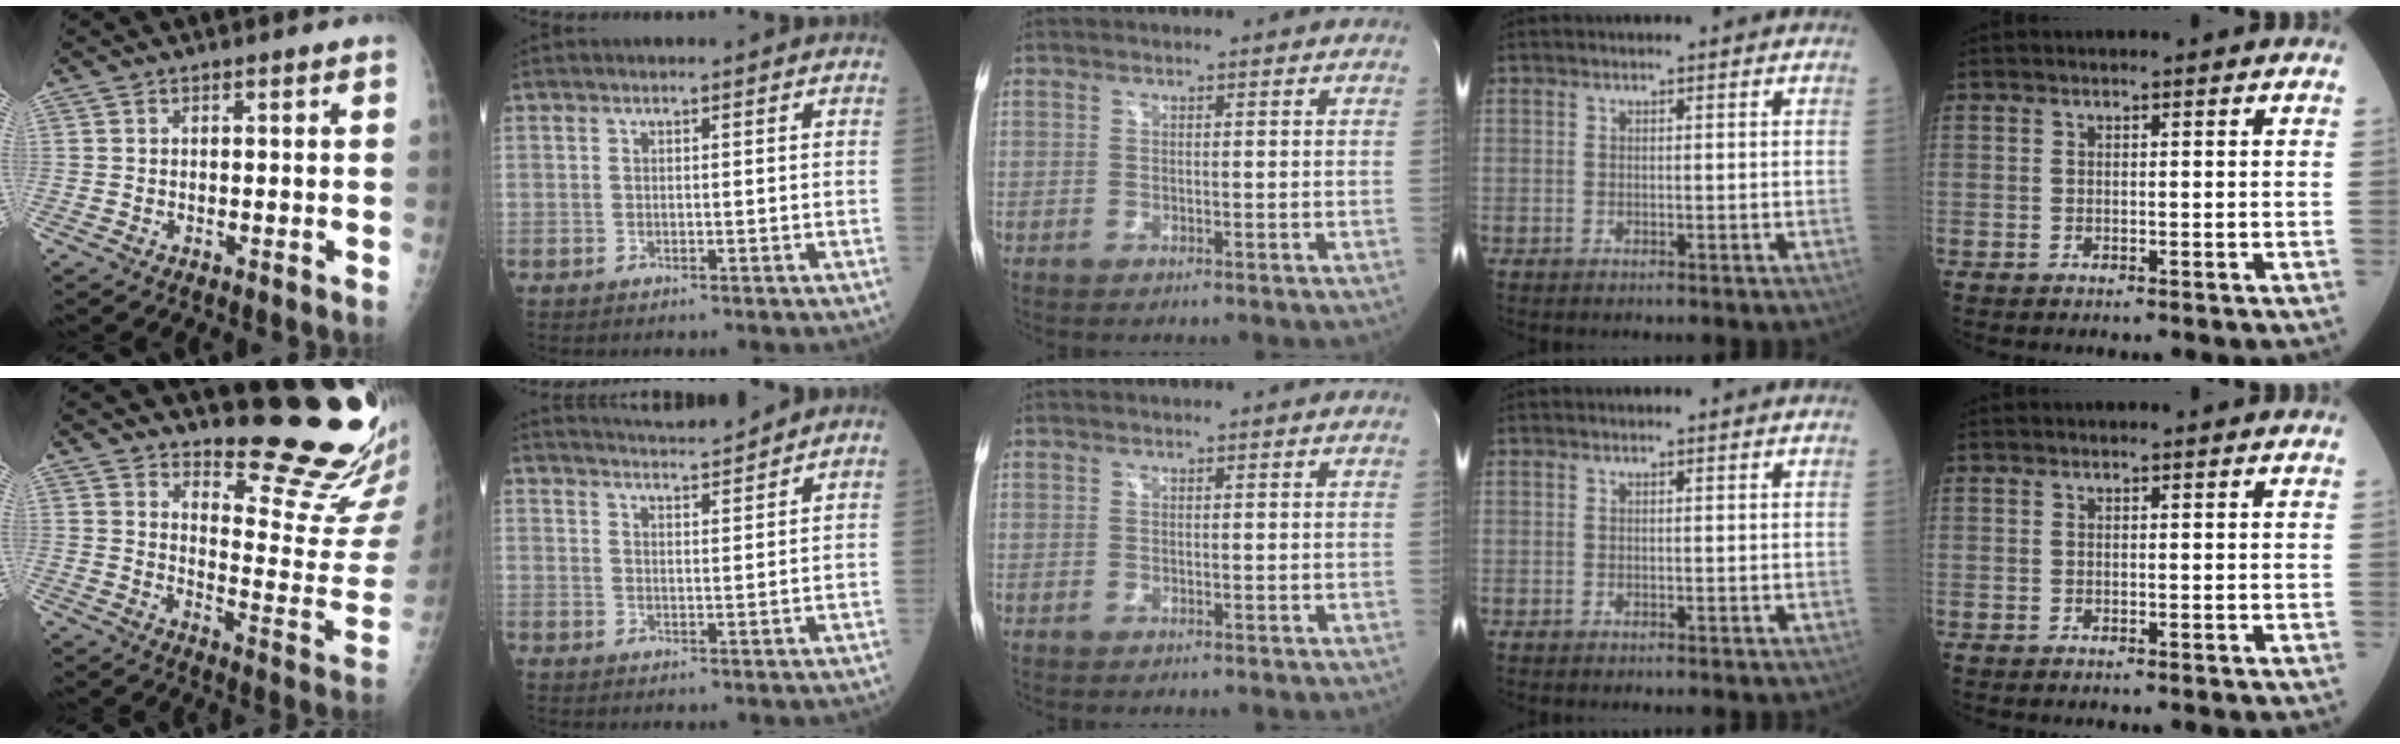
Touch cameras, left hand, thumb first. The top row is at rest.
{"thumb": {"total": 17.6, "force": [16.3, 3.2, 5.8], "torque": [-0.032, -0.189, 0.206]}, "index": {"total": 6.9, "force": [6.8, -0.6, 1.5], "torque": [-0.029, 0.009, 0.103]}}